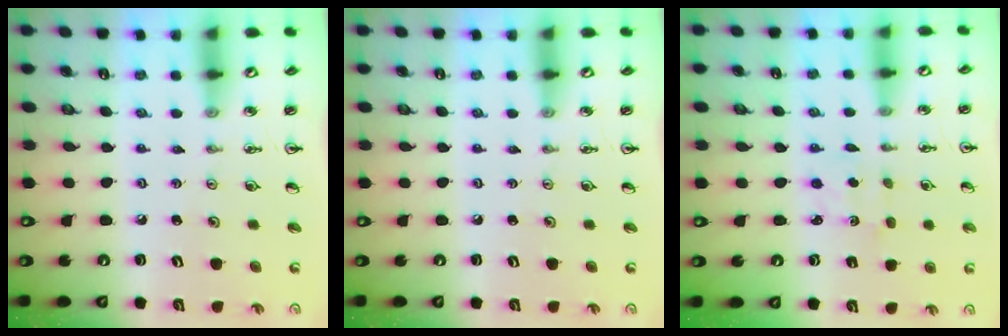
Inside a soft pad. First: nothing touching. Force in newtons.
{"total": 0.0}
{"total": 2.0, "press": 2.0, "slide": 0.4}